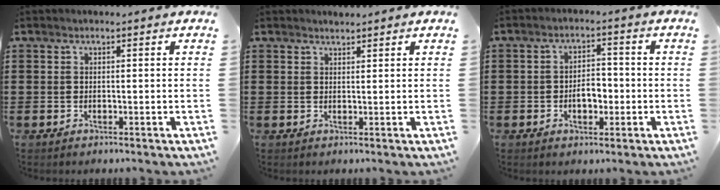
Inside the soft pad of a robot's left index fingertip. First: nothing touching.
{"total": 1.1, "force": [1.1, 0.2, 0.2], "torque": [-0.005, 0.000, 0.022]}
{"total": 4.2, "force": [-1.1, 2.2, 3.4], "torque": [-0.055, 0.003, -0.023]}